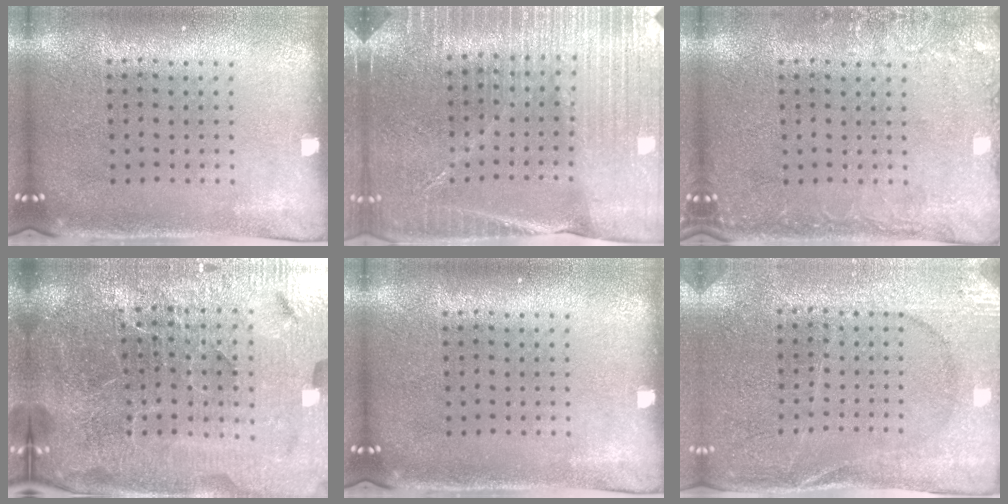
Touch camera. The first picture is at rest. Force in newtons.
{"total": 4.3, "press": 4.0, "slide": 1.6}
{"total": 2.4, "press": 2.4, "slide": 0.4}
{"total": 7.1, "press": 6.1, "slide": 3.6}
{"total": 0.0}
{"total": 2.9, "press": 2.9, "slide": 0.3}